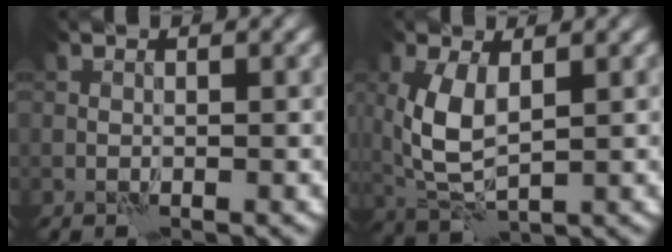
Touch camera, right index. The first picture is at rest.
{"total": 5.3, "force": [1.1, 2.5, 4.5], "torque": [-0.112, -0.002, 0.027]}